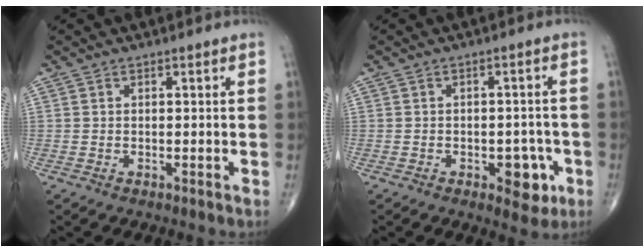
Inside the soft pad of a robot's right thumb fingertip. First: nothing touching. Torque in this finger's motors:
{"motor_torque": [2.66, 2.34, 0.20, -0.42, -0.01]}